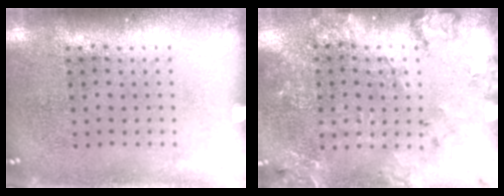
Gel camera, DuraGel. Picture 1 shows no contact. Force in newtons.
{"total": 1.8, "press": 1.8, "slide": 0.3}